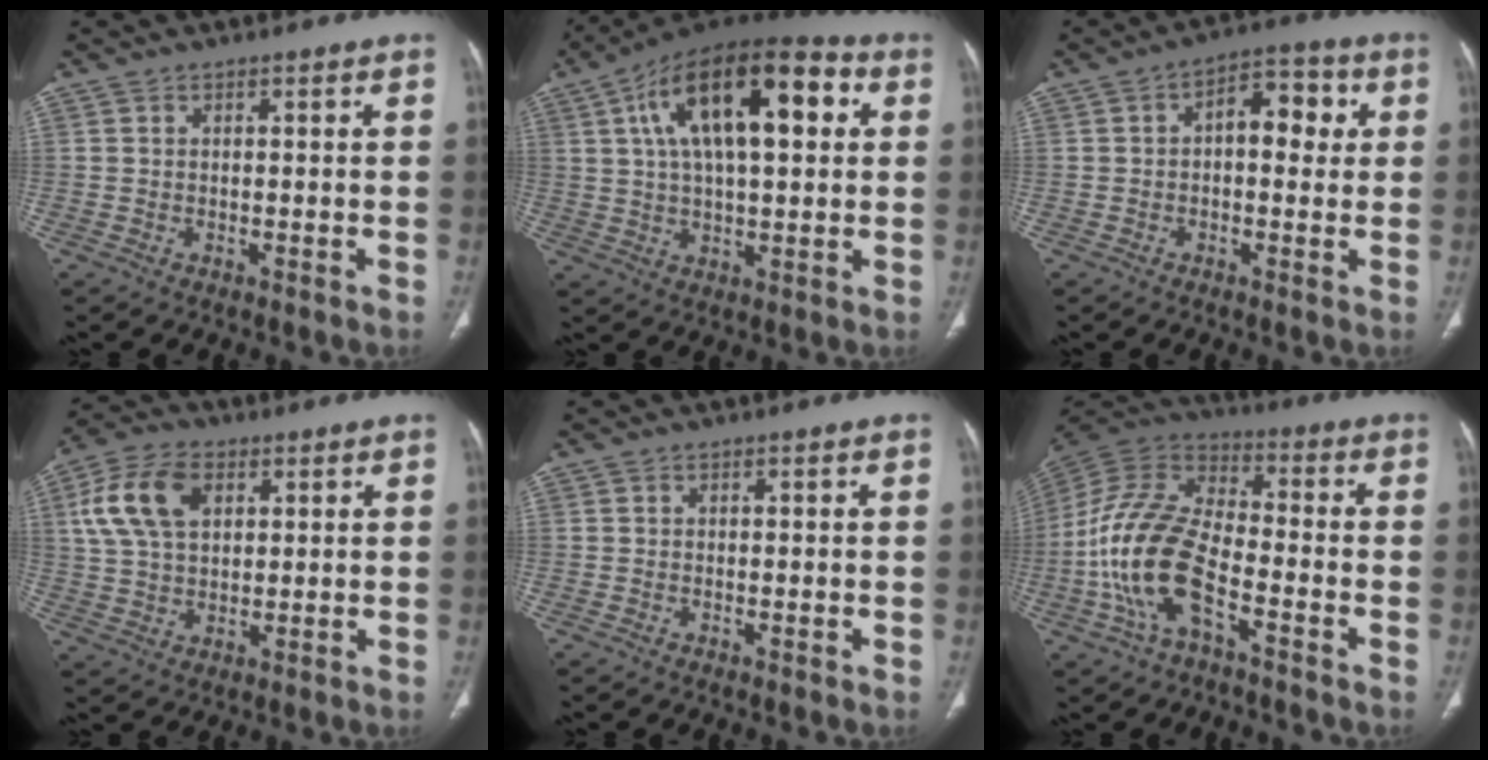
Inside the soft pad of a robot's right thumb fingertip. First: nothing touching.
{"total": 22.5, "force": [6.6, 9.9, 19.2], "torque": [-0.306, 0.019, 0.098]}
{"total": 8.6, "force": [1.1, 4.8, 7.0], "torque": [-0.069, 0.022, 0.010]}
{"total": 12.1, "force": [3.9, 7.7, 8.5], "torque": [-0.160, 0.007, 0.073]}
{"total": 0.0}
{"total": 17.7, "force": [-6.1, 8.6, 14.2], "torque": [-0.297, 0.042, -0.119]}